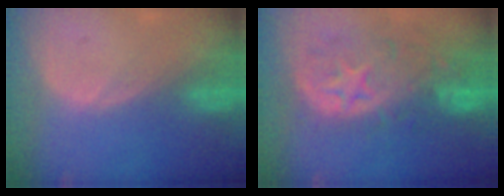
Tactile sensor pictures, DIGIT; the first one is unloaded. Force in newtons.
{"total": 11.9, "press": 10.1, "slide": 6.3}